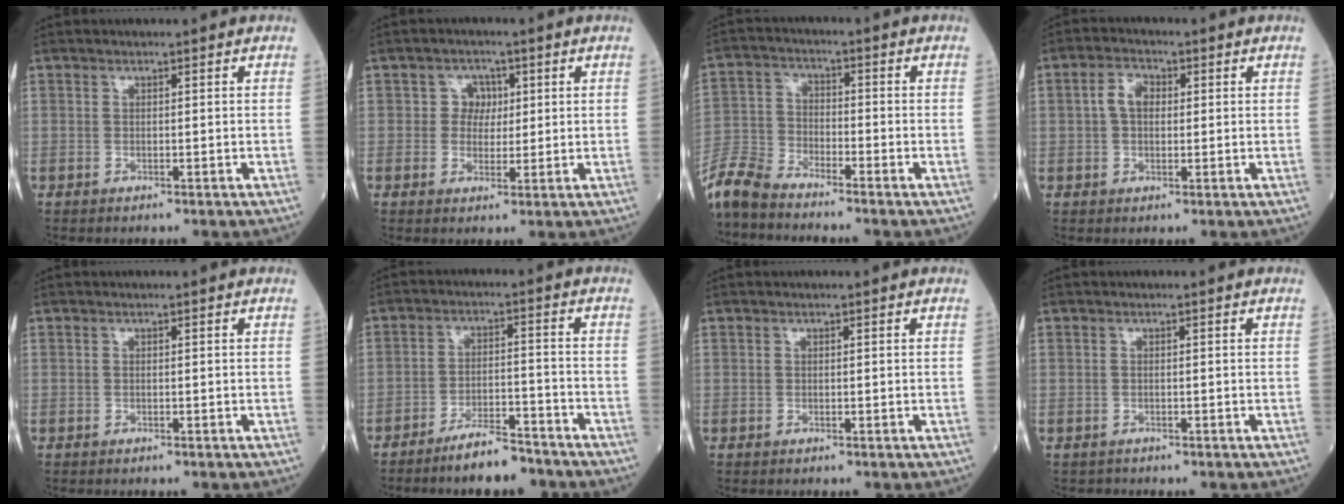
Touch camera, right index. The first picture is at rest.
{"total": 3.2, "force": [0.7, 2.9, 1.1], "torque": [-0.009, 0.004, 0.008]}
{"total": 7.5, "force": [-7.2, 1.0, 1.9], "torque": [-0.043, -0.011, -0.147]}
{"total": 3.8, "force": [0.6, 2.4, 2.9], "torque": [-0.061, 0.014, 0.010]}
{"total": 0.0}
{"total": 6.7, "force": [-5.7, 1.4, 3.2], "torque": [-0.056, -0.005, -0.102]}
{"total": 0.0}
{"total": 0.6, "force": [-0.5, 0.2, -0.2], "torque": [-0.002, -0.001, -0.011]}